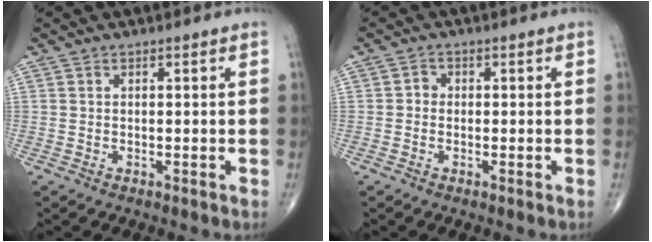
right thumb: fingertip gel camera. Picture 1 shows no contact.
{"total": 1.4, "force": [-0.3, 1.2, 0.6], "torque": [0.001, 0.005, -0.012]}